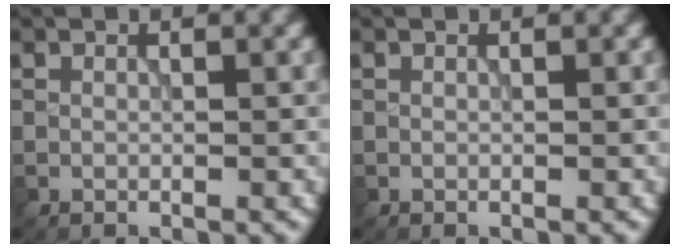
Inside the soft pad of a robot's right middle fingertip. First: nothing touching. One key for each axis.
{"total": 0.0}